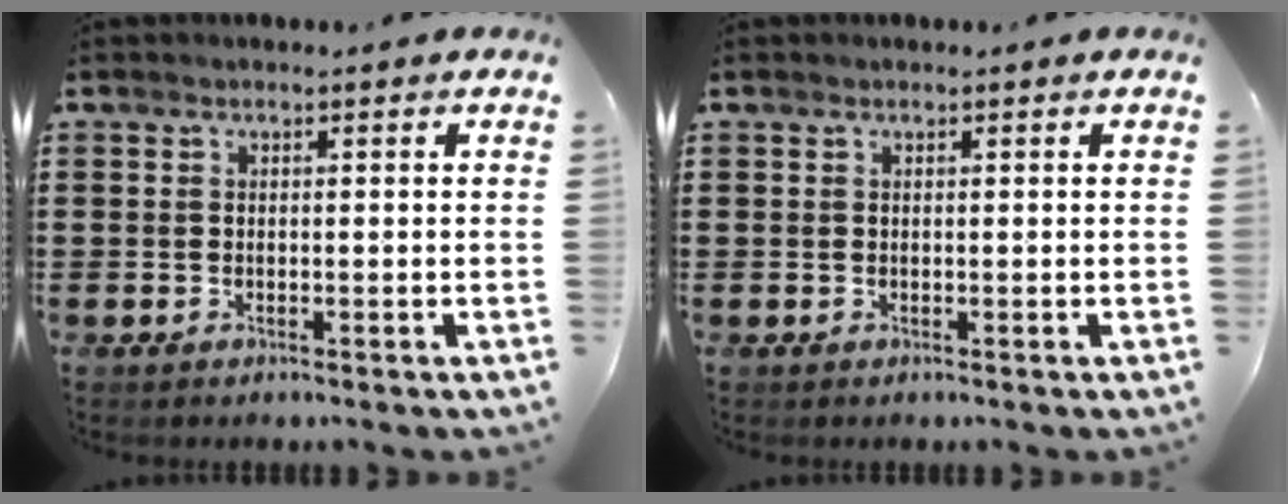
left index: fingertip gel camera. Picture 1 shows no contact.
{"total": 0.0}